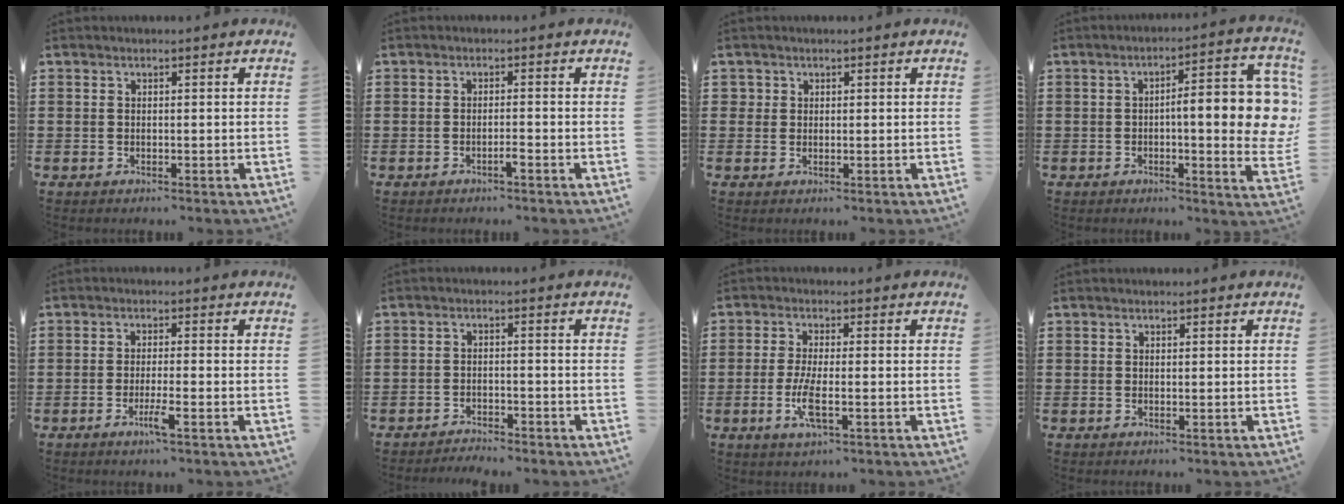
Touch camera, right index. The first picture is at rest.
{"total": 1.4, "force": [-1.0, 0.0, 1.0], "torque": [-0.019, -0.004, -0.017]}
{"total": 1.1, "force": [0.5, 0.9, 0.1], "torque": [-0.005, 0.005, 0.010]}
{"total": 10.9, "force": [0.5, 2.7, 10.5], "torque": [-0.150, -0.007, 0.005]}
{"total": 3.5, "force": [-1.9, 0.0, 3.0], "torque": [-0.056, -0.008, -0.035]}
{"total": 2.5, "force": [-2.5, 0.1, -0.1], "torque": [-0.007, 0.000, -0.054]}
{"total": 4.8, "force": [-1.6, 1.1, 4.4], "torque": [-0.103, -0.010, -0.036]}
{"total": 0.0}